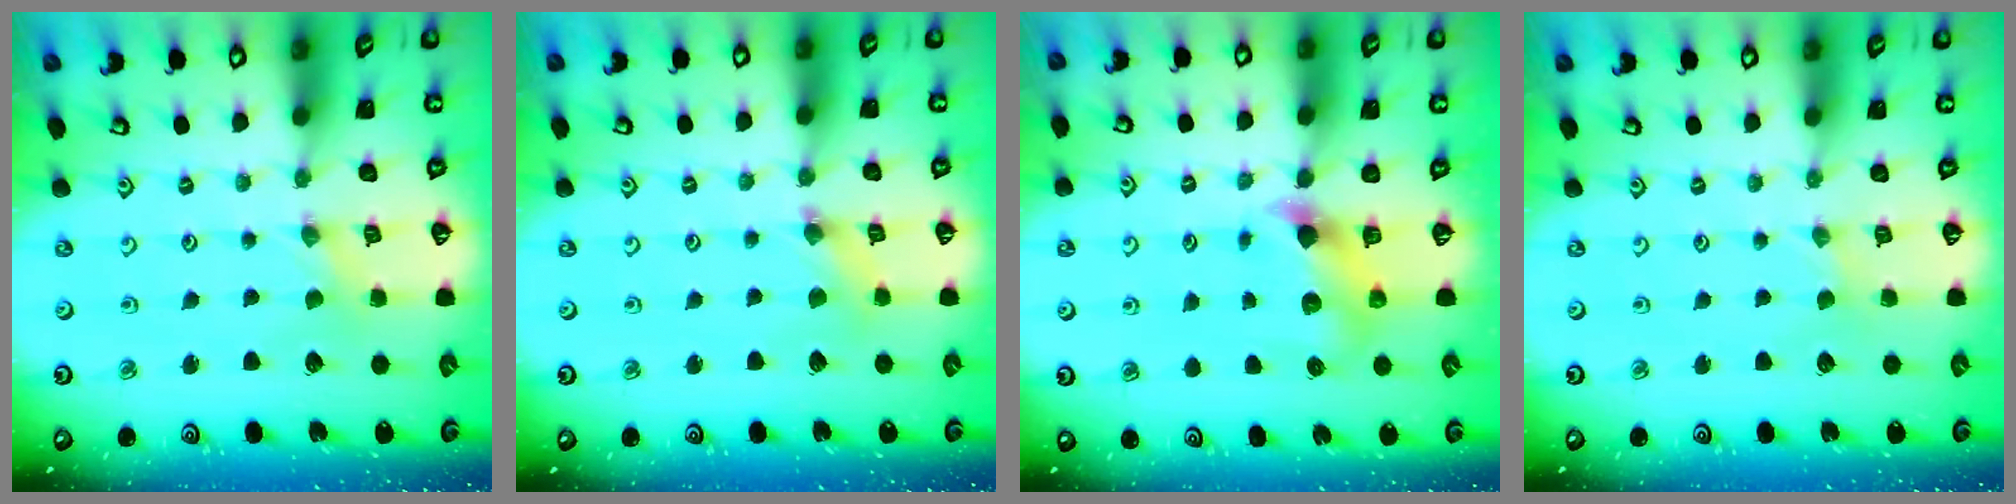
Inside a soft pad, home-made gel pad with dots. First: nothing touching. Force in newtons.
{"total": 2.0, "press": 2.0, "slide": 0.2}
{"total": 5.3, "press": 5.3, "slide": 0.5}
{"total": 0.0}